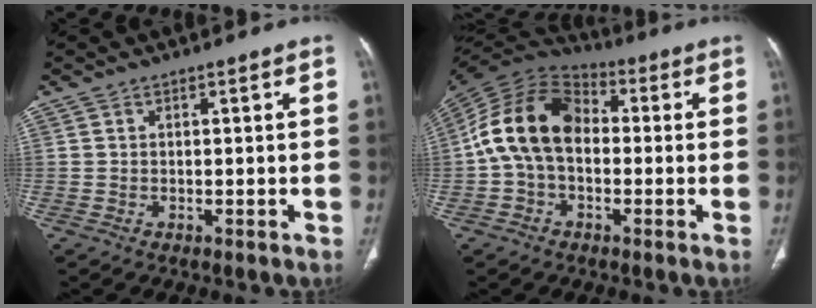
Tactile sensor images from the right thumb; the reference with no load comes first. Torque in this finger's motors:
{"motor_torque": [2.36, 2.36, 1.39, -0.48, 0.56]}